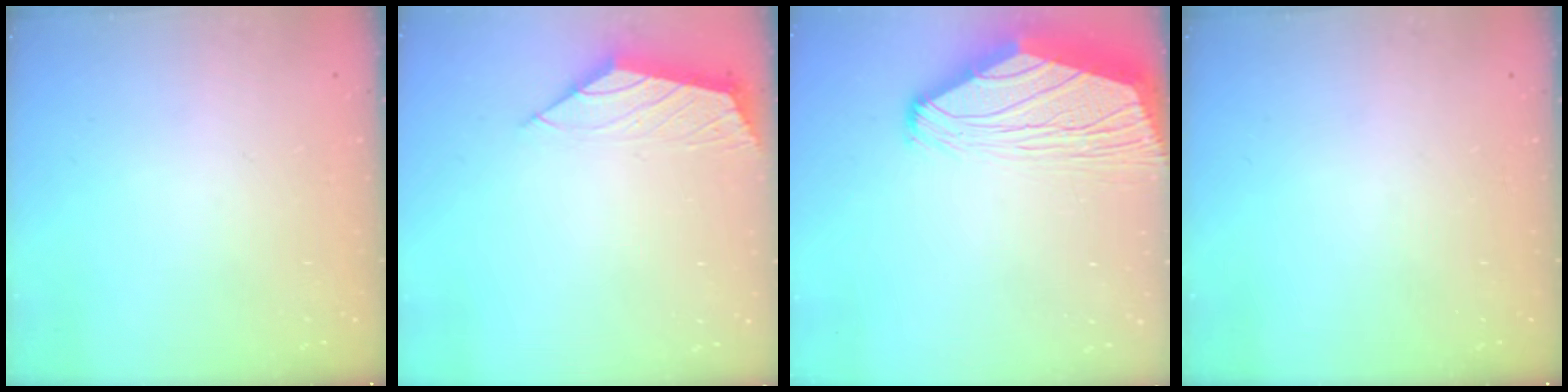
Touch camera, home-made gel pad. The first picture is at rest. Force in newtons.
{"total": 2.1, "press": 2.0, "slide": 0.5}
{"total": 6.9, "press": 6.8, "slide": 1.3}
{"total": 0.0}